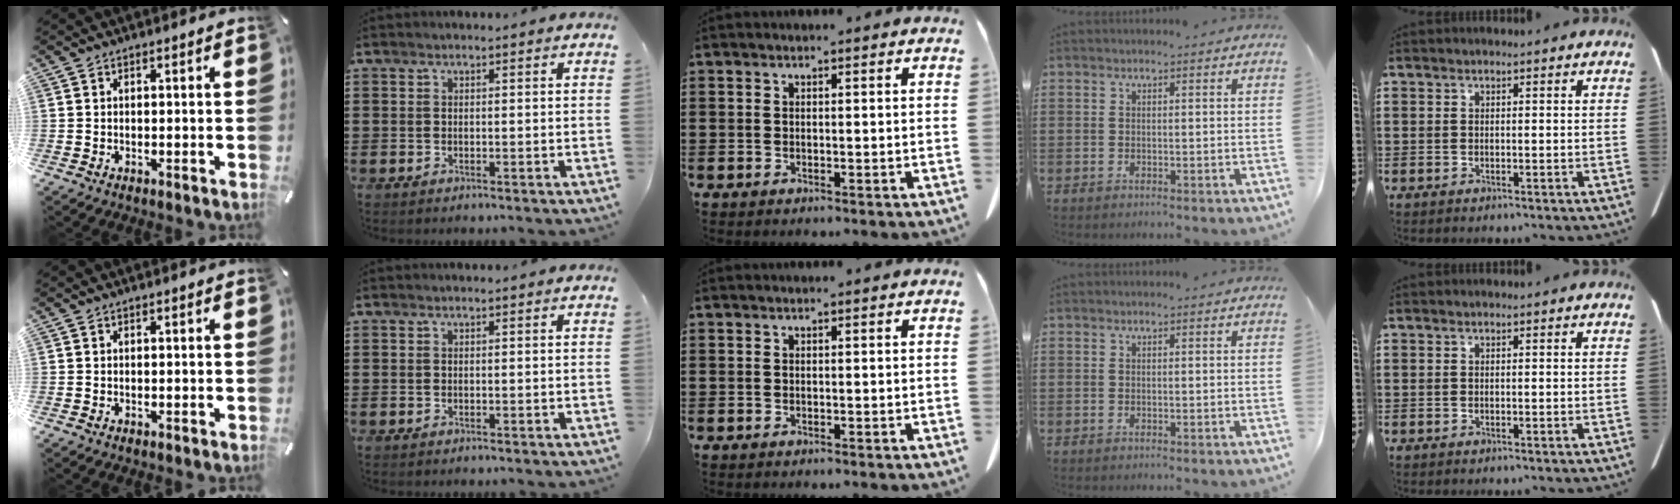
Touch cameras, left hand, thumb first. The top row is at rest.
{}